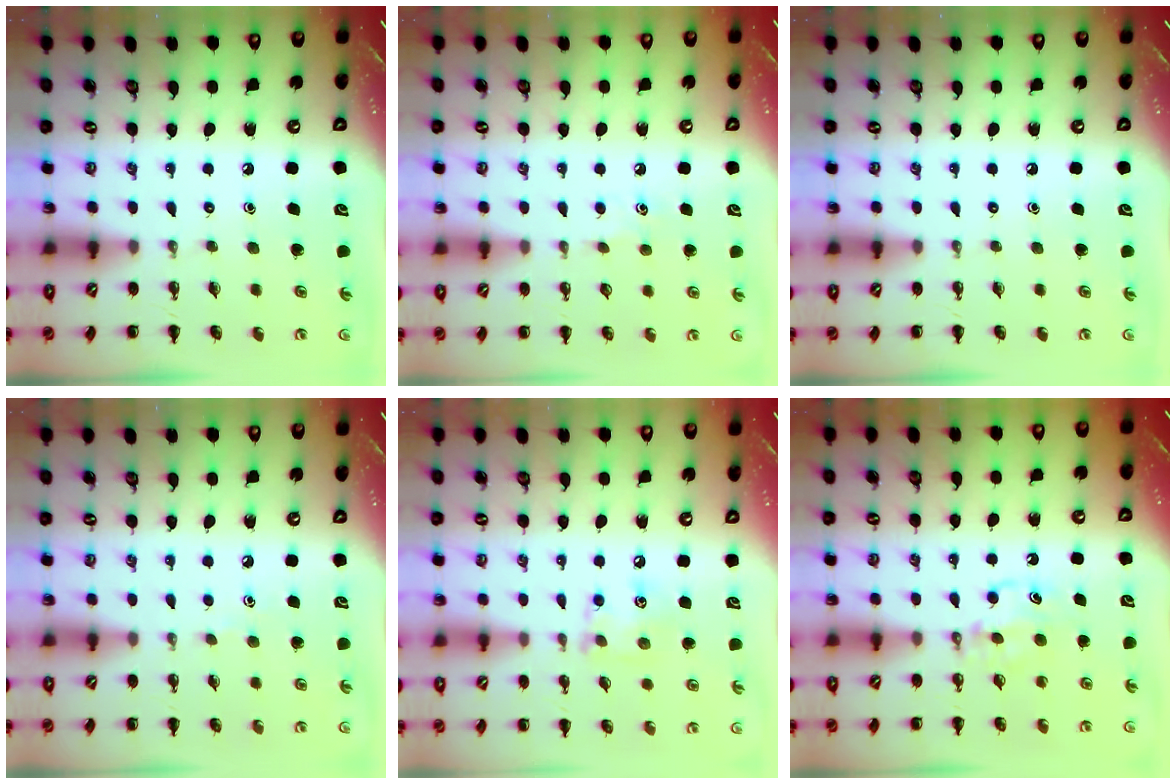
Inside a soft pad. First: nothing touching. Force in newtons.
{"total": 4.0, "press": 3.8, "slide": 1.2}
{"total": 0.0}
{"total": 3.1, "press": 2.9, "slide": 1.1}
{"total": 6.4, "press": 6.4, "slide": 0.3}
{"total": 5.7, "press": 5.5, "slide": 1.6}